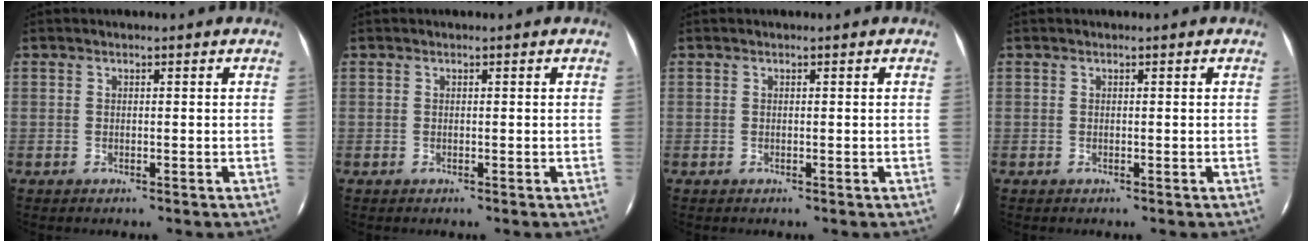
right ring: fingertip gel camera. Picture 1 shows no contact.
{"total": 0.0}
{"total": 0.0}
{"total": 0.0}